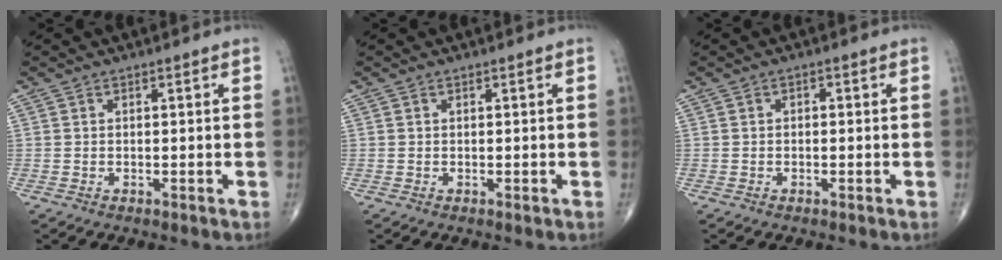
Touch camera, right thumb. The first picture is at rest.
{"total": 0.0}
{"total": 1.2, "force": [0.0, 0.8, 0.9], "torque": [-0.003, 0.005, -0.006]}